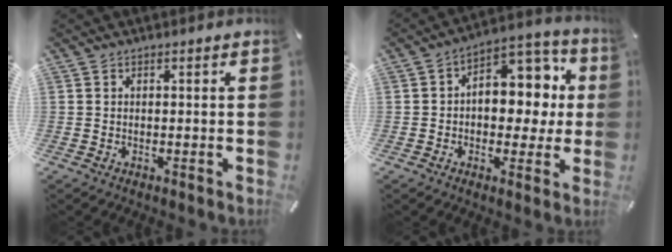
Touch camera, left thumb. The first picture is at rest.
{"total": 11.2, "force": [1.8, 8.4, 7.2], "torque": [-0.077, -0.021, 0.032]}